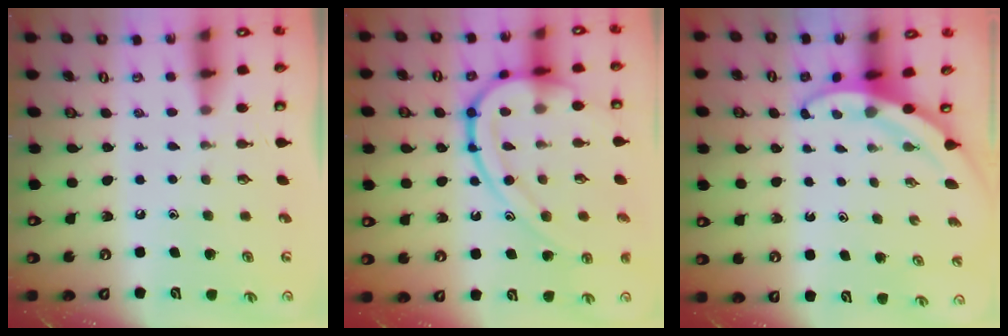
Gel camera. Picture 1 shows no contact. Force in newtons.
{"total": 18.1, "press": 18.0, "slide": 1.1}
{"total": 3.5, "press": 3.5, "slide": 0.2}